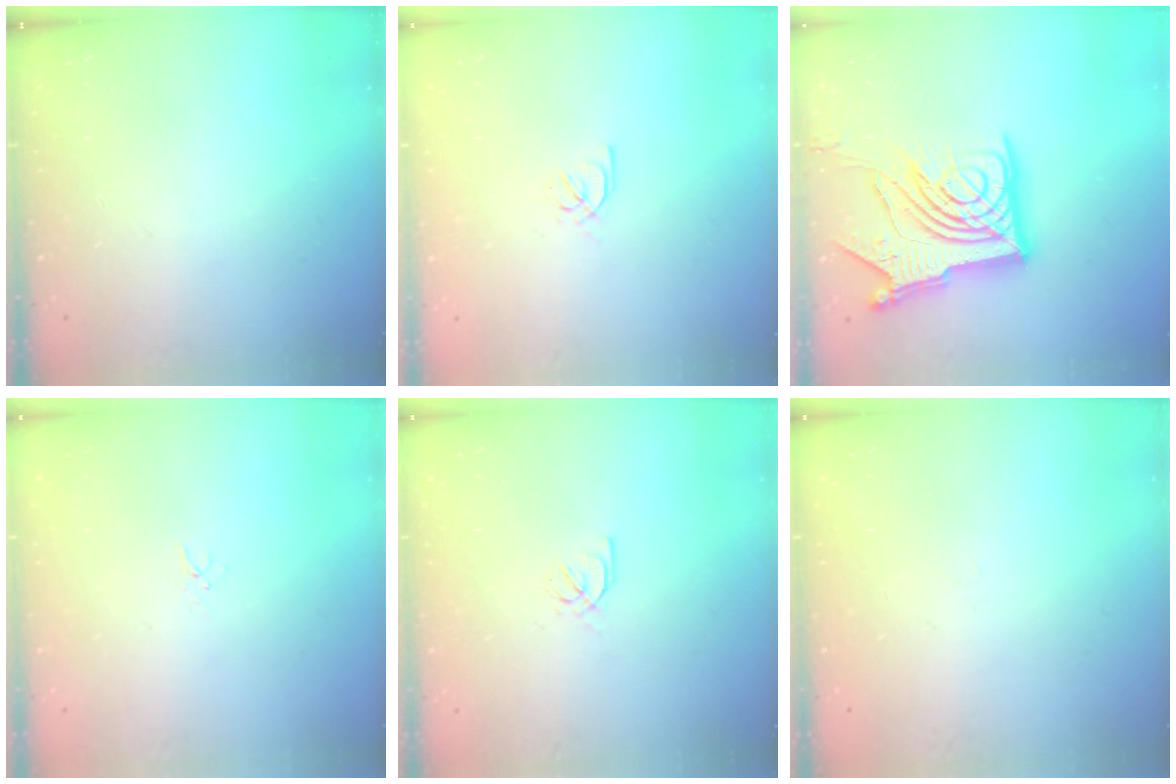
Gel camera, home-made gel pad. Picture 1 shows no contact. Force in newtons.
{"total": 2.1, "press": 2.1, "slide": 0.2}
{"total": 21.1, "press": 21.0, "slide": 2.7}
{"total": 1.5, "press": 1.5, "slide": 0.1}
{"total": 2.1, "press": 2.1, "slide": 0.2}
{"total": 0.9, "press": 0.9, "slide": 0.2}